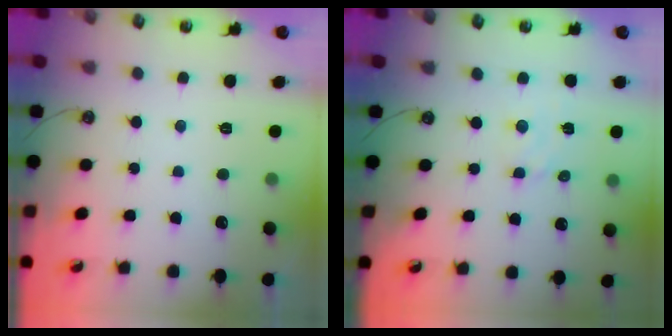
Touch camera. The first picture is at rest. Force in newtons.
{"total": 2.0, "press": 2.0, "slide": 0.3}